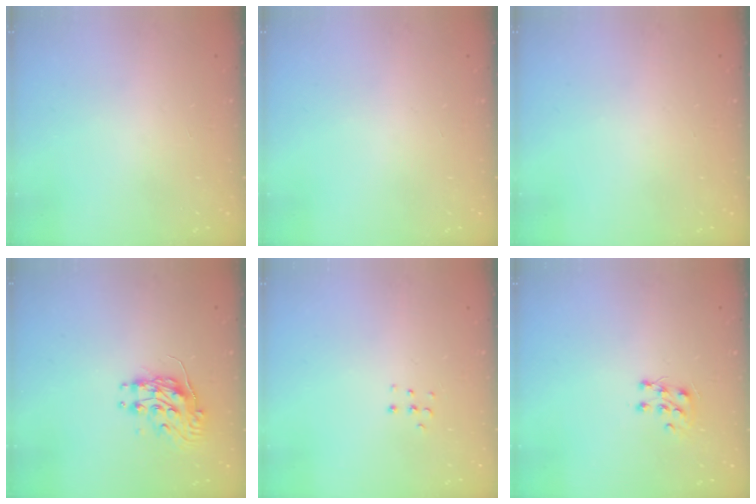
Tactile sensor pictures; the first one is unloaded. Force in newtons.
{"total": 0.0}
{"total": 0.0}
{"total": 9.3, "press": 9.3, "slide": 0.1}
{"total": 3.8, "press": 3.8, "slide": 0.6}
{"total": 6.8, "press": 6.7, "slide": 0.6}